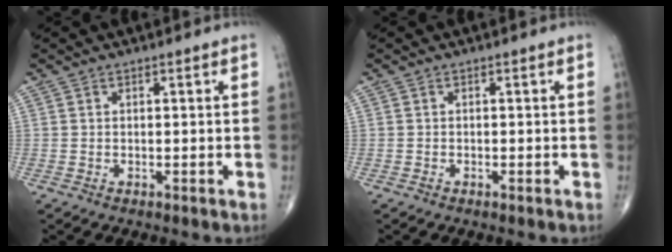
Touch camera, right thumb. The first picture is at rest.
{"total": 0.0}